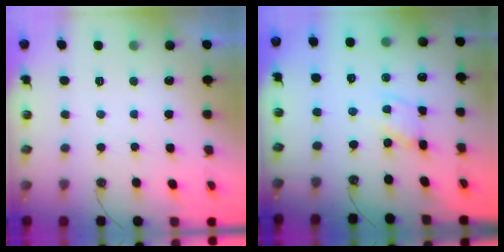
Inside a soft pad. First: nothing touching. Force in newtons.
{"total": 2.1, "press": 2.1, "slide": 0.3}